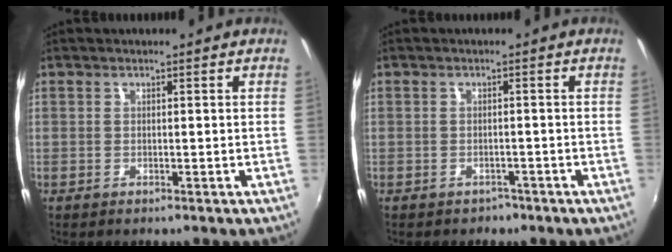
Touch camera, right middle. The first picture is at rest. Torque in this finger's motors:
{"motor_torque": [-0.19, -0.12, -0.06, -0.01]}